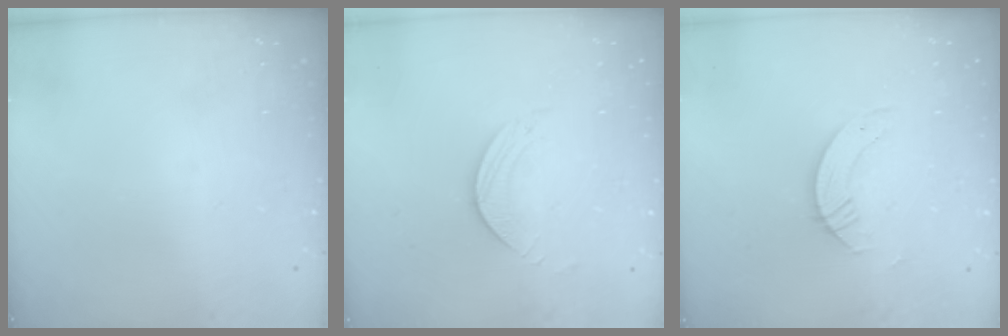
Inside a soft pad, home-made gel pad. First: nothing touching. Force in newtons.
{"total": 2.0, "press": 2.0, "slide": 0.2}
{"total": 3.2, "press": 3.1, "slide": 0.3}